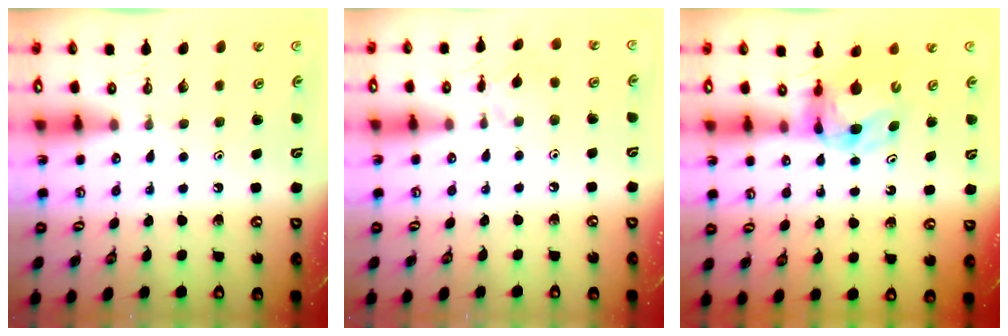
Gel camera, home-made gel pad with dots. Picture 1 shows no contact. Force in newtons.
{"total": 3.8, "press": 3.7, "slide": 0.7}
{"total": 8.1, "press": 8.0, "slide": 0.9}